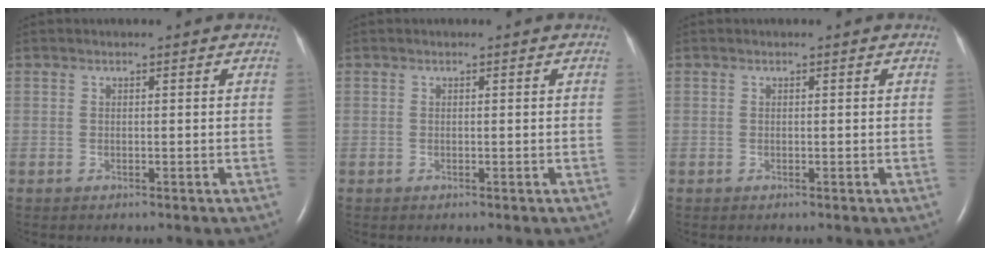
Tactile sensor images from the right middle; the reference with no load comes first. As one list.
[{"total": 0.0}, {"total": 0.0}]